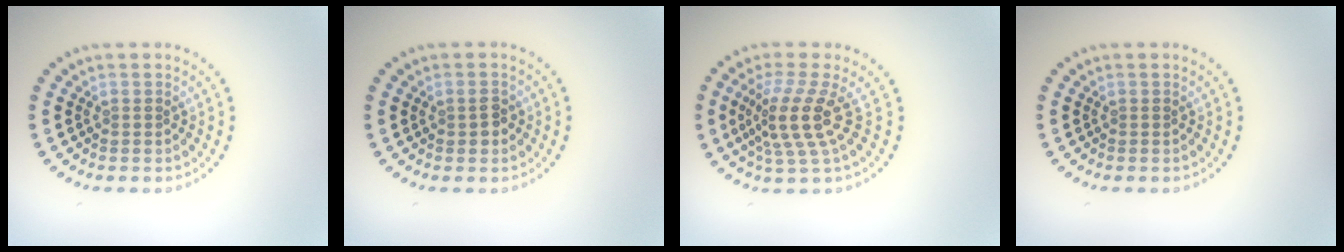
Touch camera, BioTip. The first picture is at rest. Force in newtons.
{"total": 1.5, "press": 1.5, "slide": 0.1}
{"total": 4.2, "press": 3.0, "slide": 2.9}
{"total": 0.0}